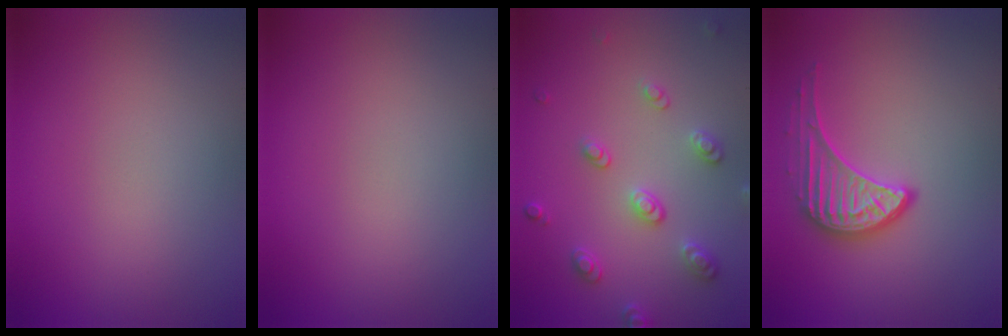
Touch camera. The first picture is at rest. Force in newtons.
{"total": 0.0}
{"total": 2.8, "press": 2.8, "slide": 0.2}
{"total": 3.5, "press": 3.0, "slide": 1.8}